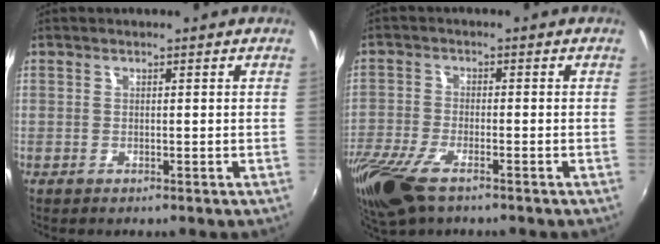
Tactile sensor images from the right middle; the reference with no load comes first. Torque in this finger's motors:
{"motor_torque": [1.10, -1.04, 0.33, 0.13]}